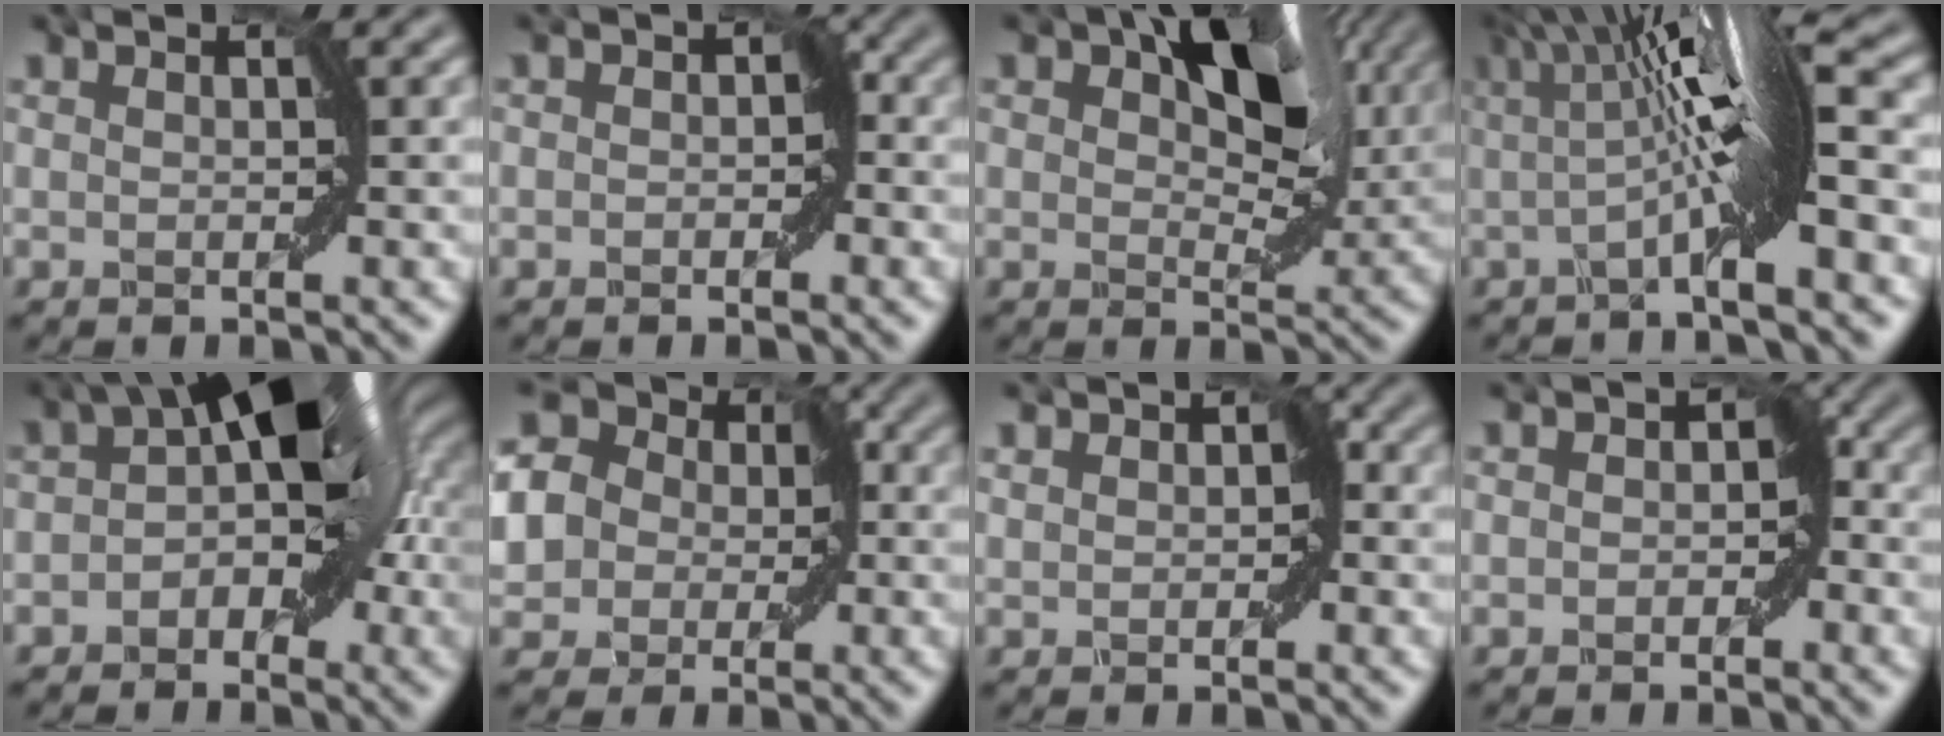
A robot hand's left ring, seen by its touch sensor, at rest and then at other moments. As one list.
[{"total": 1.3, "force": [-0.2, 0.9, 0.8], "torque": [0.000, 0.001, -0.002]}, {"total": 7.9, "force": [3.3, 4.4, 5.7], "torque": [-0.079, 0.002, 0.052]}, {"total": 7.9, "force": [0.2, 1.7, 7.7], "torque": [-0.111, 0.004, -0.004]}, {"total": 8.0, "force": [0.2, 4.7, 6.5], "torque": [-0.065, 0.028, -0.015]}, {"total": 13.5, "force": [1.2, 12.2, 5.8], "torque": [-0.133, 0.030, -0.007]}, {"total": 1.5, "force": [0.2, 1.3, 0.7], "torque": [-0.001, 0.005, 0.004]}, {"total": 2.4, "force": [-0.3, 1.7, 1.6], "torque": [-0.003, 0.000, -0.009]}]